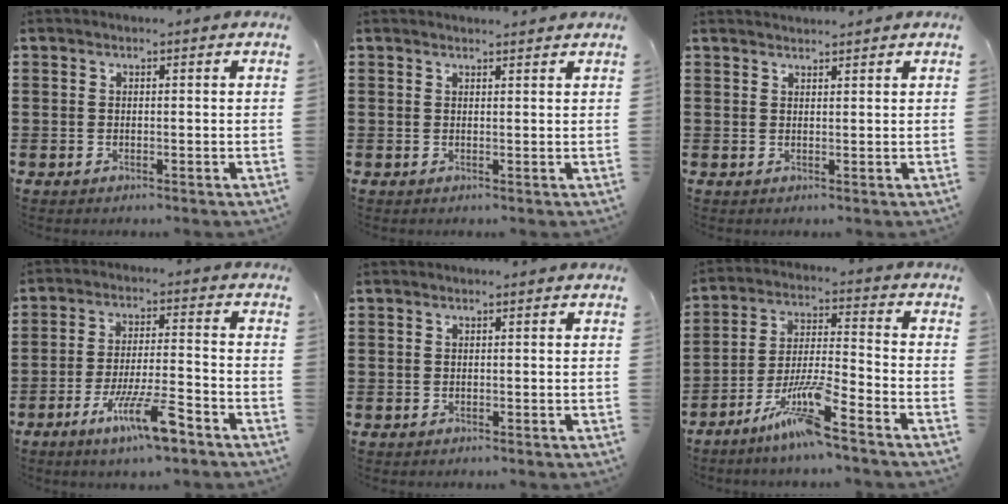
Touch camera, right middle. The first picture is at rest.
{"total": 1.0, "force": [1.0, 0.0, 0.1], "torque": [0.005, -0.005, 0.016]}
{"total": 1.4, "force": [1.4, 0.1, 0.0], "torque": [-0.003, 0.000, 0.026]}
{"total": 9.3, "force": [-5.7, 1.5, 7.2], "torque": [-0.135, -0.004, -0.102]}
{"total": 0.0}
{"total": 9.8, "force": [-7.0, 0.5, 6.9], "torque": [-0.149, -0.010, -0.140]}